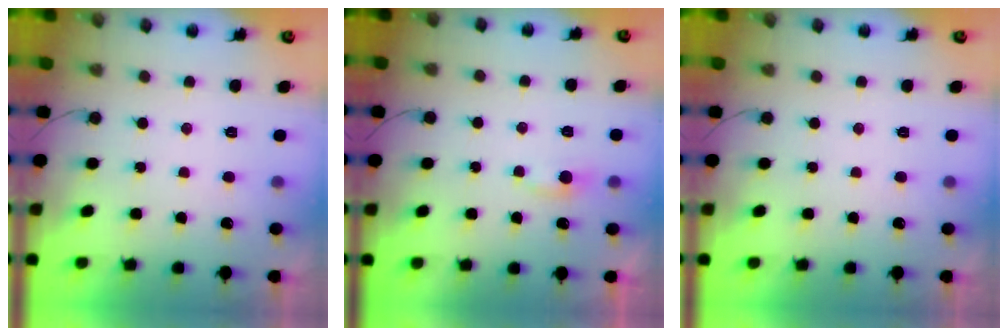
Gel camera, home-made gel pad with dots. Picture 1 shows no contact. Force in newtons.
{"total": 3.6, "press": 3.6, "slide": 0.4}
{"total": 0.0}